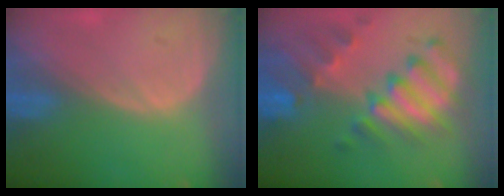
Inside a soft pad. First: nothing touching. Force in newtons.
{"total": 10.7, "press": 9.2, "slide": 5.5}